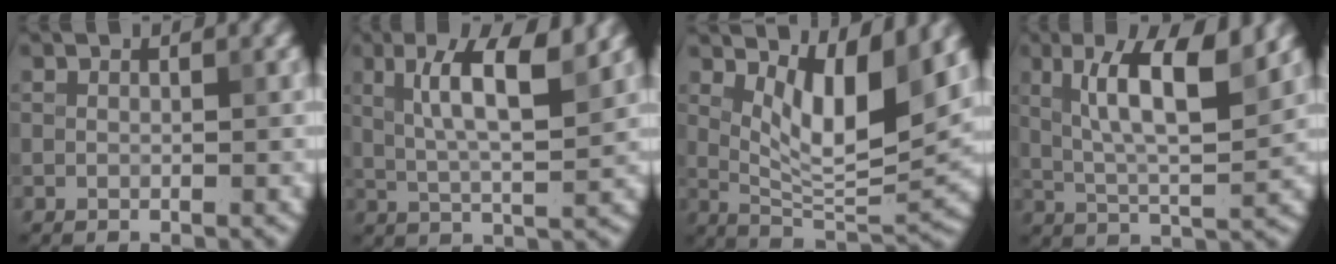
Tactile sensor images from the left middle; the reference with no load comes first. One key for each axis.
{"total": 6.7, "fx": 2.5, "fy": 1.5, "fz": 6.0, "tx": -0.107, "ty": 0.003, "tz": 0.045}
{"total": 7.4, "fx": 3.0, "fy": 2.2, "fz": 6.4, "tx": -0.105, "ty": -0.019, "tz": 0.055}
{"total": 7.9, "fx": 2.8, "fy": 2.0, "fz": 7.2, "tx": -0.123, "ty": 0.005, "tz": 0.048}